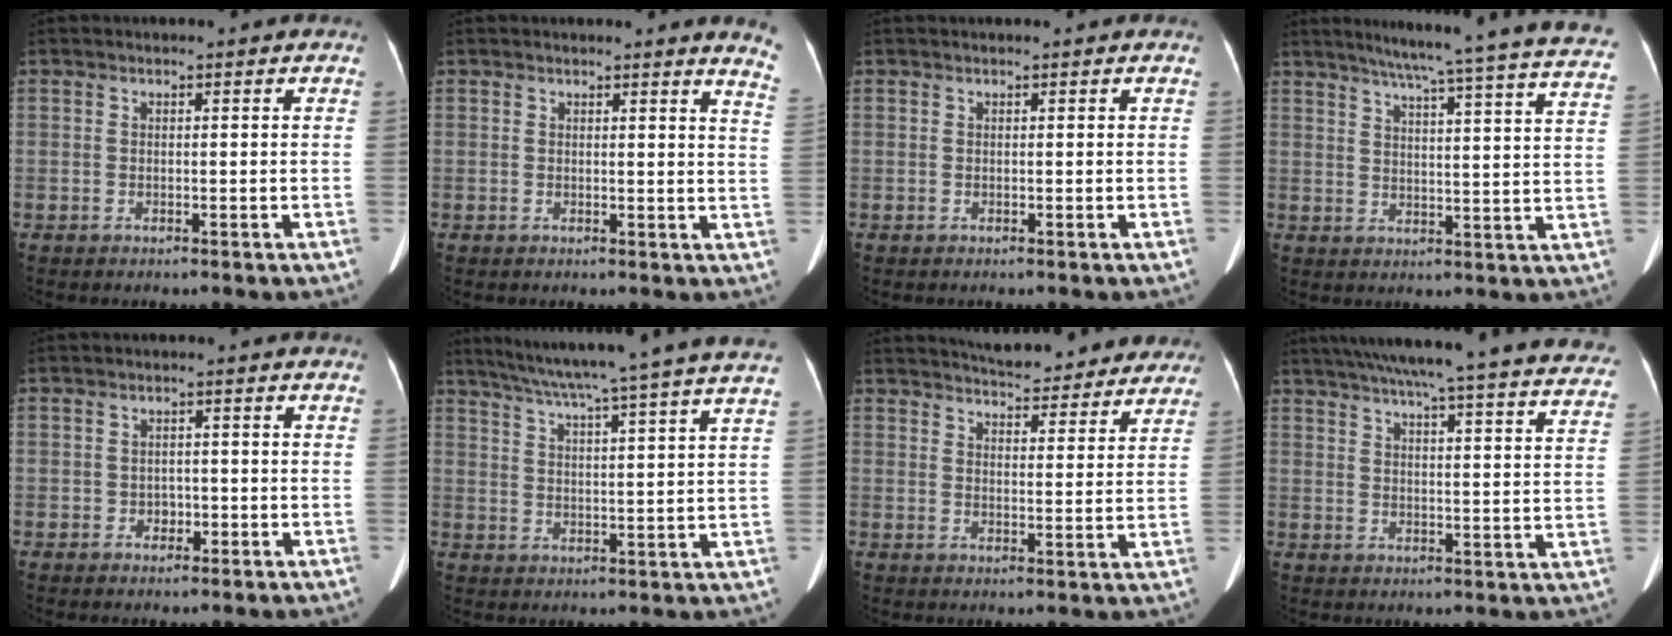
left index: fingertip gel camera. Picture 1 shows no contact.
{"total": 6.5, "force": [6.1, -0.4, 2.0], "torque": [-0.018, -0.049, 0.034]}
{"total": 0.8, "force": [0.8, -0.1, 0.3], "torque": [-0.004, 0.017, 0.016]}
{"total": 26.0, "force": [22.9, -0.8, 12.2], "torque": [-0.182, -0.053, 0.272]}
{"total": 1.8, "force": [-0.8, 1.4, 0.8], "torque": [-0.009, 0.005, -0.010]}
{"total": 22.4, "force": [19.2, -1.9, 11.2], "torque": [-0.190, -0.017, 0.252]}
{"total": 16.4, "force": [15.0, 3.8, 5.5], "torque": [-0.063, 0.003, 0.182]}
{"total": 35.1, "force": [31.8, 2.6, 14.6], "torque": [-0.206, -0.062, 0.384]}